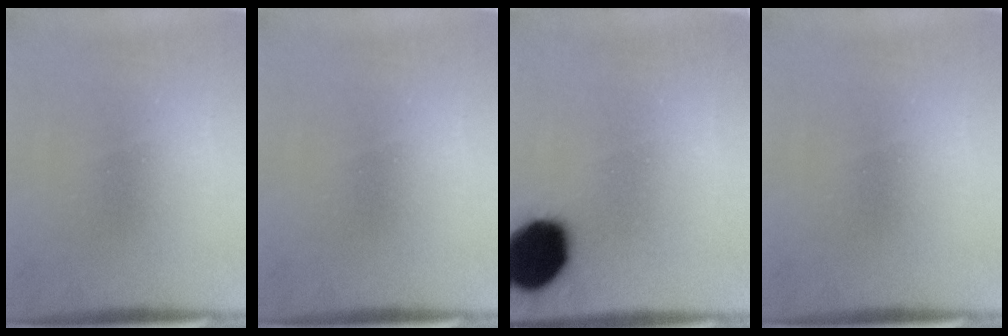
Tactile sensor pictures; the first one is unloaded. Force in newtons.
{"total": 0.0}
{"total": 17.9}
{"total": 0.0}